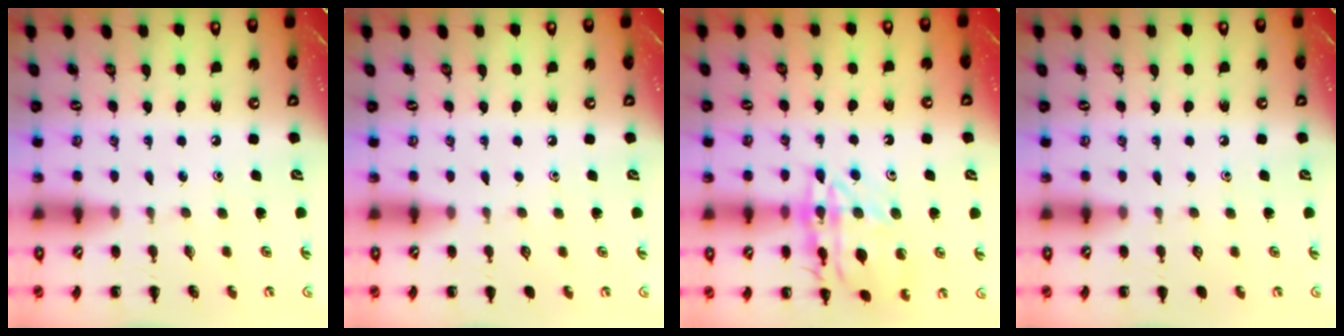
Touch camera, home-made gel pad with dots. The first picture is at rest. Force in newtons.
{"total": 0.0}
{"total": 16.8, "press": 16.8, "slide": 1.2}
{"total": 0.0}